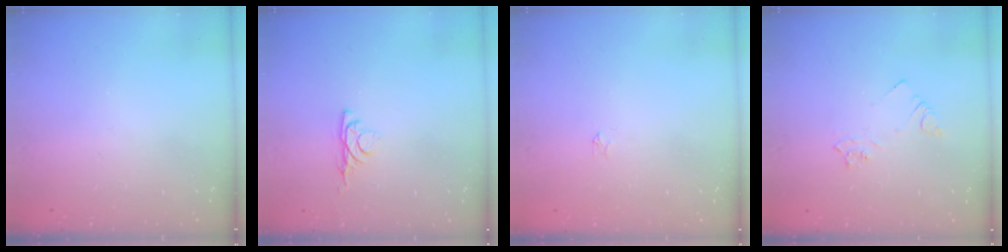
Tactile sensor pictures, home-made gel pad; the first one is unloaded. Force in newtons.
{"total": 3.4, "press": 3.3, "slide": 0.6}
{"total": 2.2, "press": 2.2, "slide": 0.3}
{"total": 3.3, "press": 3.2, "slide": 0.5}